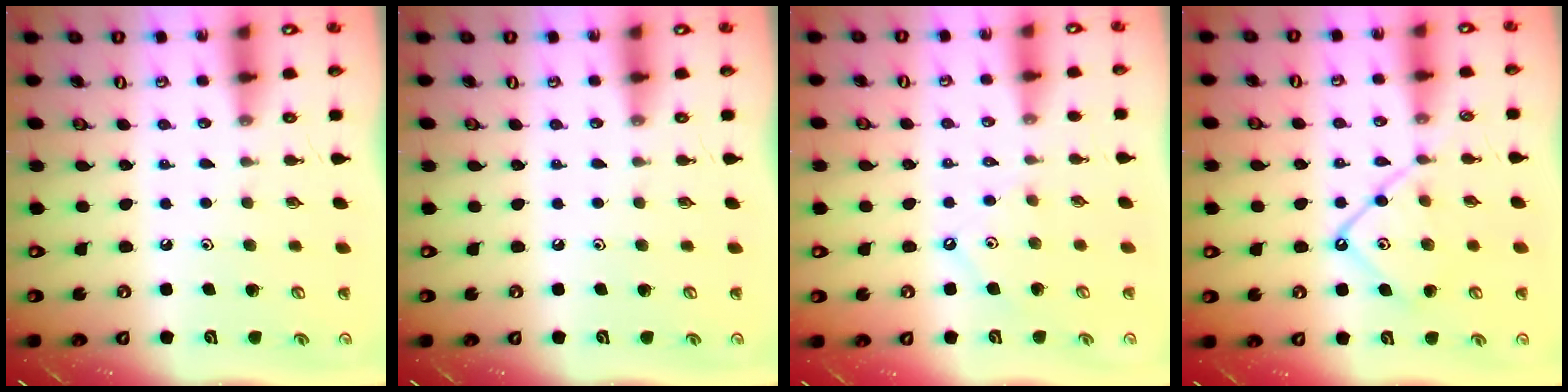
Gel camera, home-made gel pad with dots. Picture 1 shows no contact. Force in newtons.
{"total": 0.0}
{"total": 1.5, "press": 1.4, "slide": 0.2}
{"total": 11.5, "press": 11.5, "slide": 1.2}